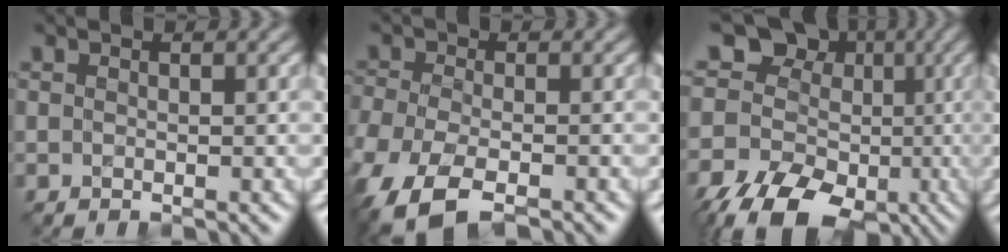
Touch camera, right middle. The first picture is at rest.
{"total": 8.0, "force": [-5.3, 3.0, 5.3], "torque": [-0.112, -0.022, -0.098]}
{"total": 14.2, "force": [-4.0, 11.6, 7.3], "torque": [-0.135, 0.002, -0.050]}